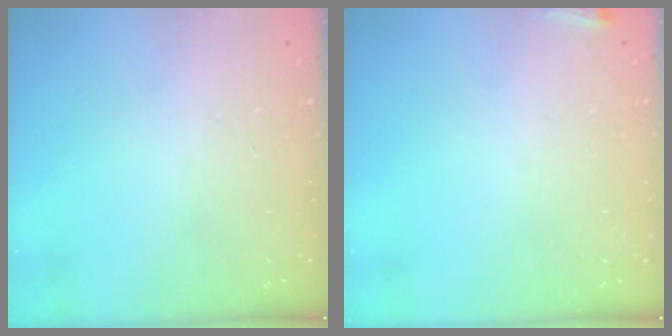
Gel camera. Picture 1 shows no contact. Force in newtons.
{"total": 4.7, "press": 4.6, "slide": 0.8}